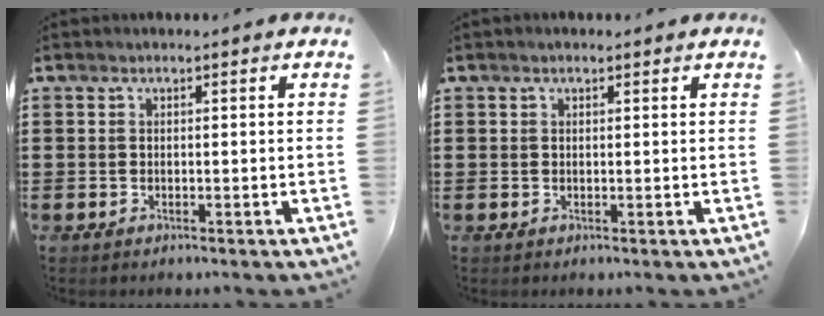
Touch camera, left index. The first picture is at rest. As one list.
[{"total": 0.5, "force": [0.4, 0.2, 0.3], "torque": [-0.006, 0.003, 0.008]}]